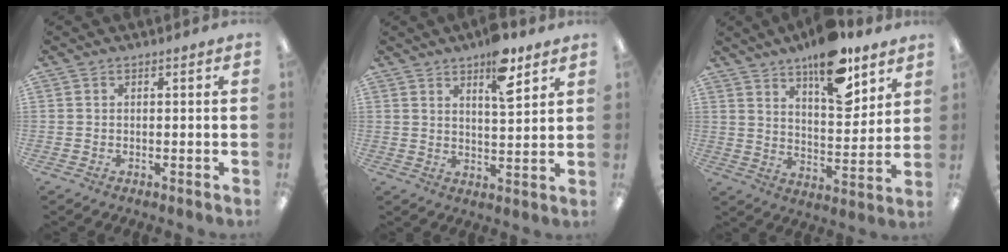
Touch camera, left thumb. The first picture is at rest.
{"total": 10.1, "force": [6.6, 3.5, 6.9], "torque": [-0.094, -0.033, 0.107]}
{"total": 16.9, "force": [12.0, 6.6, 10.0], "torque": [-0.144, -0.072, 0.202]}